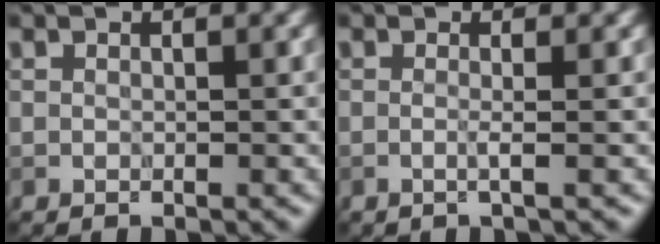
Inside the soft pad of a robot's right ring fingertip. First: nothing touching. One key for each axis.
{"total": 1.2, "fx": 0.0, "fy": 0.4, "fz": 1.1, "tx": -0.014, "ty": -0.005, "tz": -0.013}